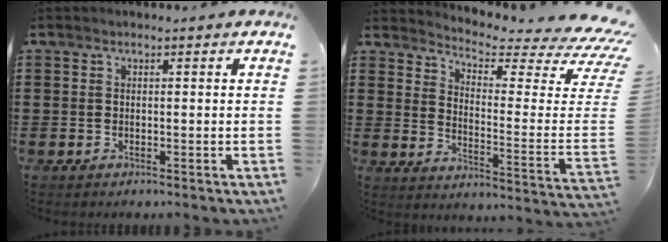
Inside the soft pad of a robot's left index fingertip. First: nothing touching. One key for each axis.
{"total": 4.0, "fx": 3.4, "fy": -0.1, "fz": 2.0, "tx": -0.054, "ty": -0.049, "tz": 0.051}